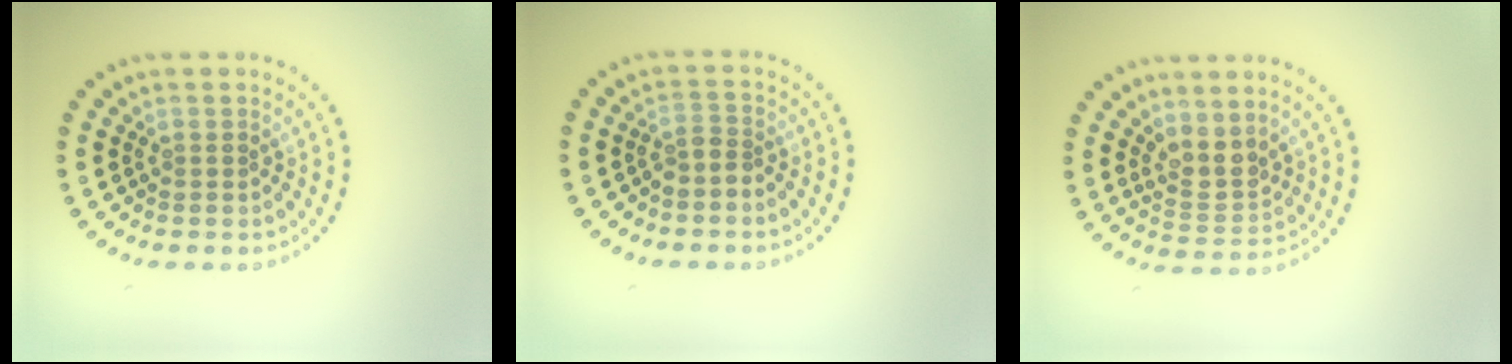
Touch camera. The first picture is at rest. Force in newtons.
{"total": 1.6, "press": 1.2, "slide": 1.0}
{"total": 2.6, "press": 2.1, "slide": 1.7}